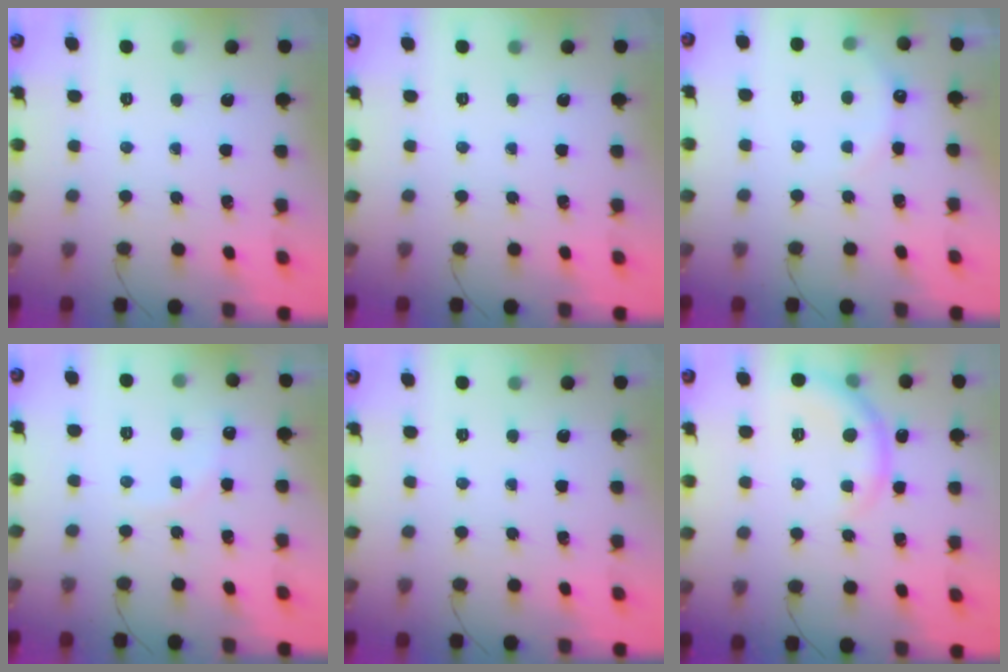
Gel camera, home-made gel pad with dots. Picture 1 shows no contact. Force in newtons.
{"total": 0.0}
{"total": 6.2, "press": 6.1, "slide": 1.3}
{"total": 6.1, "press": 5.9, "slide": 1.4}
{"total": 0.0}
{"total": 6.7, "press": 6.7, "slide": 0.7}